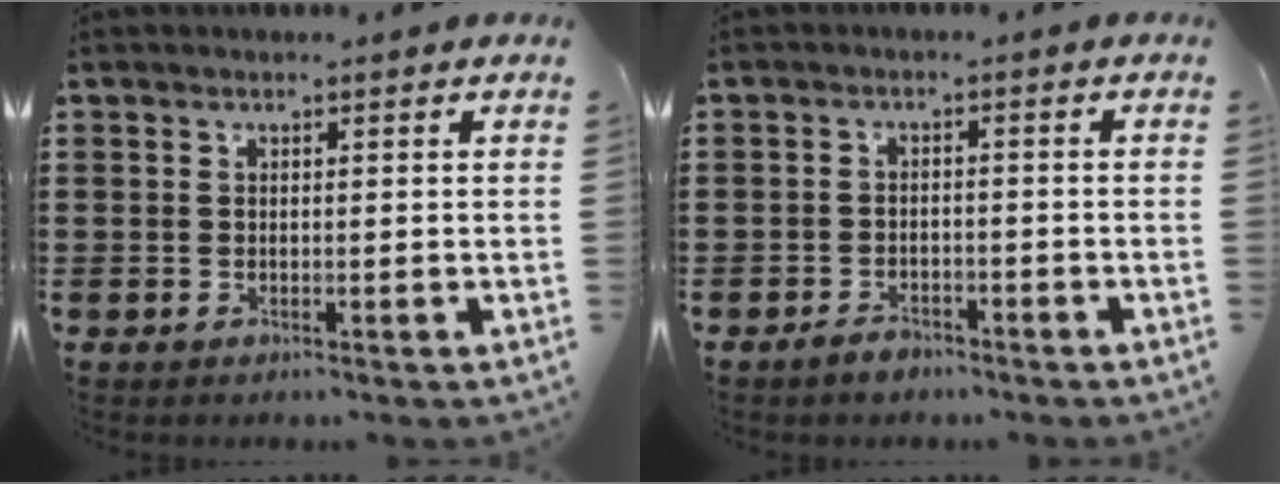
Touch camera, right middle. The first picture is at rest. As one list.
[{"total": 2.2, "force": [-1.9, 0.9, 0.5], "torque": [-0.013, 0.005, -0.040]}]